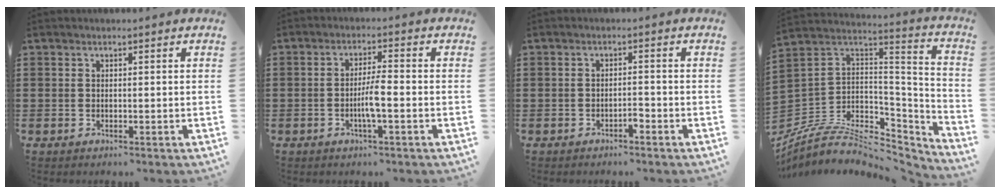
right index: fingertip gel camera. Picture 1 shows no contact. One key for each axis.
{"total": 3.8, "fx": -1.2, "fy": 0.2, "fz": 3.6, "tx": -0.079, "ty": -0.008, "tz": -0.029}
{"total": 1.4, "fx": -1.1, "fy": 0.2, "fz": 0.8, "tx": -0.018, "ty": 0.000, "tz": -0.022}
{"total": 7.3, "fx": -4.8, "fy": 4.0, "fz": 3.9, "tx": -0.087, "ty": -0.005, "tz": -0.088}